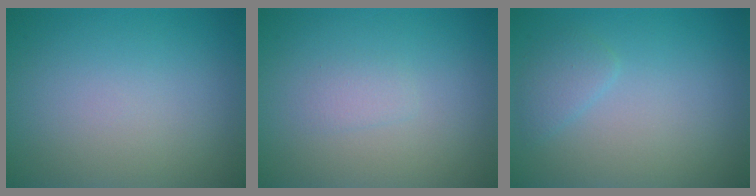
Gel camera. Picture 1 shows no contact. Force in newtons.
{"total": 0.9, "press": 0.9, "slide": 0.0}
{"total": 1.4, "press": 1.4, "slide": 0.1}